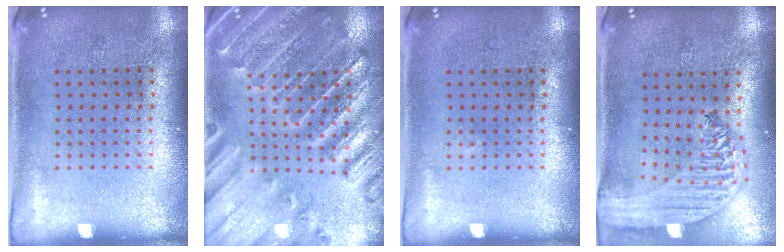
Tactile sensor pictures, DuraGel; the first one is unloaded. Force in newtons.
{"total": 2.0, "press": 2.0, "slide": 0.1}
{"total": 0.0}
{"total": 2.4, "press": 2.1, "slide": 1.2}